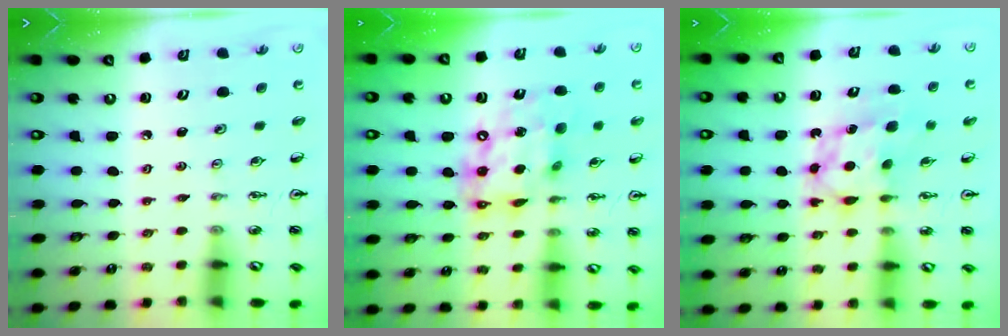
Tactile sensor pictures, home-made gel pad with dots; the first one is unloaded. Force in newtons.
{"total": 13.9, "press": 13.8, "slide": 1.2}
{"total": 6.7, "press": 6.7, "slide": 0.2}